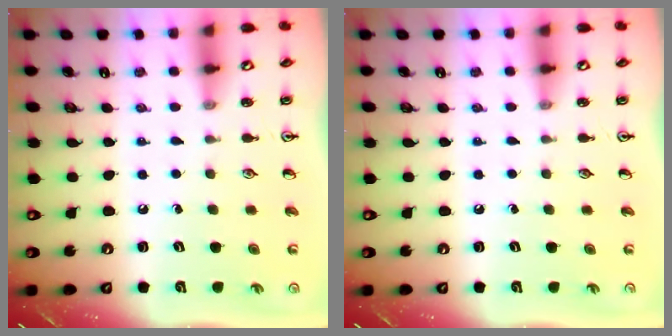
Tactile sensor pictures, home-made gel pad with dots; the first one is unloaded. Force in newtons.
{"total": 0.0}